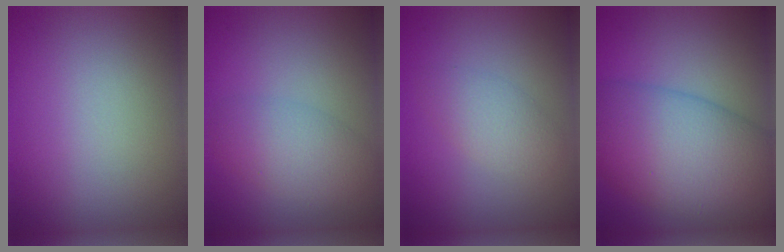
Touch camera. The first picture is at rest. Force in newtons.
{"total": 3.7, "press": 3.7, "slide": 0.1}
{"total": 2.4, "press": 2.4, "slide": 0.1}
{"total": 11.0, "press": 11.0, "slide": 0.3}